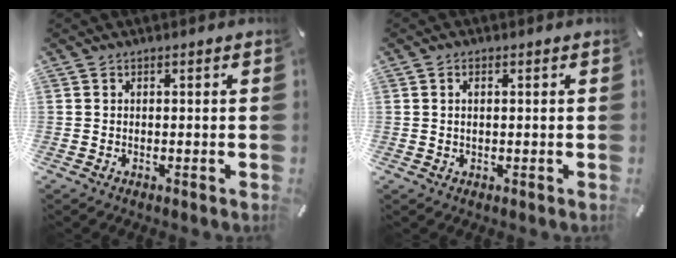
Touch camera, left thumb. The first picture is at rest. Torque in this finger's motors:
{"motor_torque": [-0.42, -0.35, 0.02, -0.08, 0.00]}